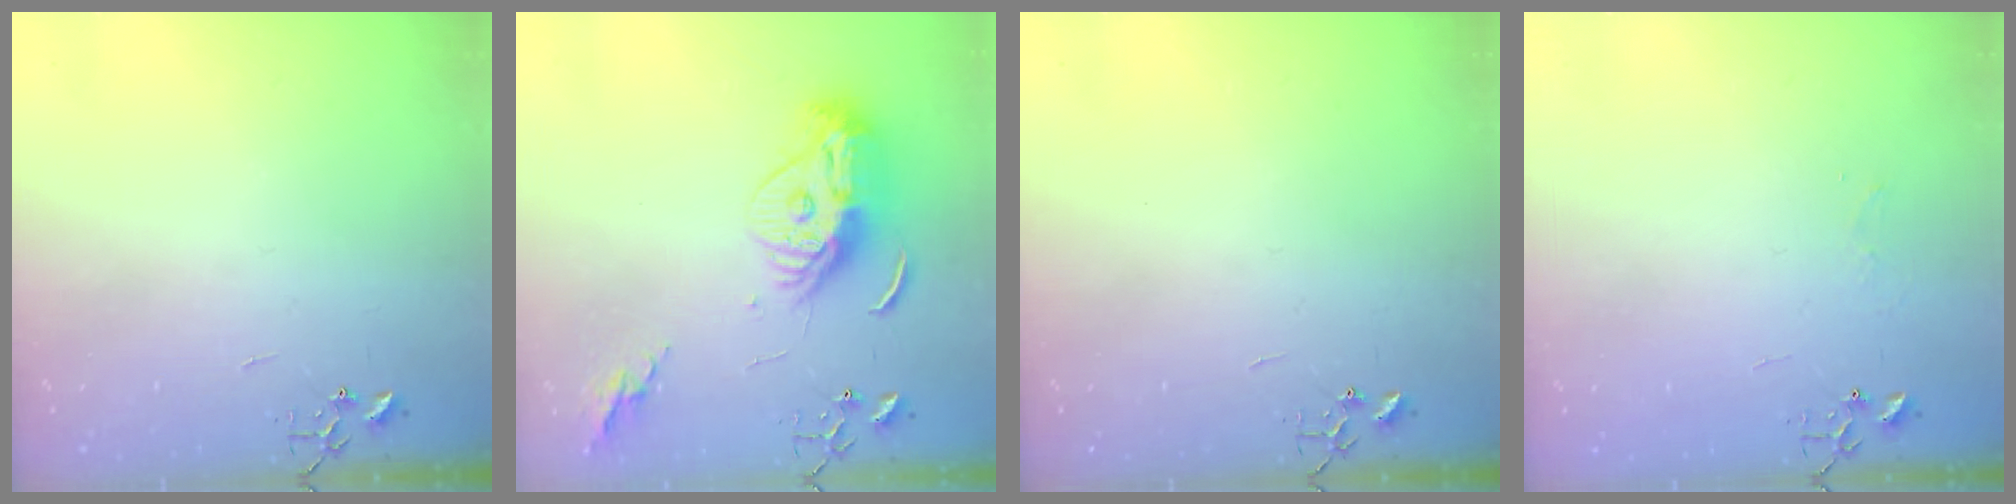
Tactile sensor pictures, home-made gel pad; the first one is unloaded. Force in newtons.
{"total": 13.5, "press": 13.4, "slide": 1.5}
{"total": 0.0}
{"total": 3.8, "press": 3.8, "slide": 0.4}